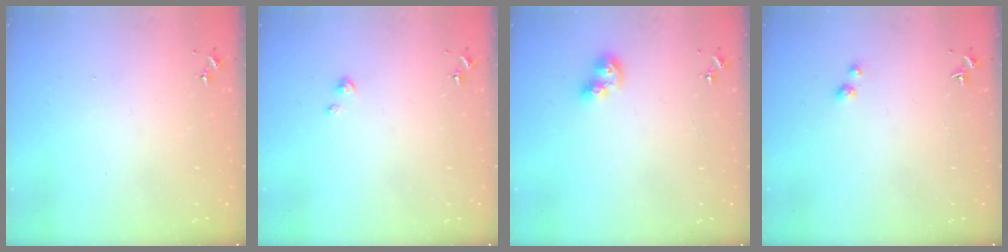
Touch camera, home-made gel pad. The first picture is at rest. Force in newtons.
{"total": 2.9, "press": 2.9, "slide": 0.2}
{"total": 7.4, "press": 7.4, "slide": 0.7}
{"total": 3.0, "press": 3.0, "slide": 0.1}